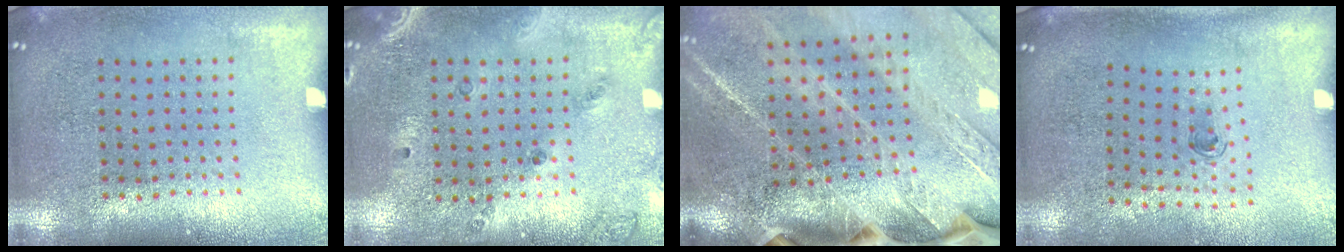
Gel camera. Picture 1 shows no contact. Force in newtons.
{"total": 1.5, "press": 1.2, "slide": 0.9}
{"total": 3.7, "press": 3.2, "slide": 1.9}
{"total": 0.6, "press": 0.4, "slide": 0.5}